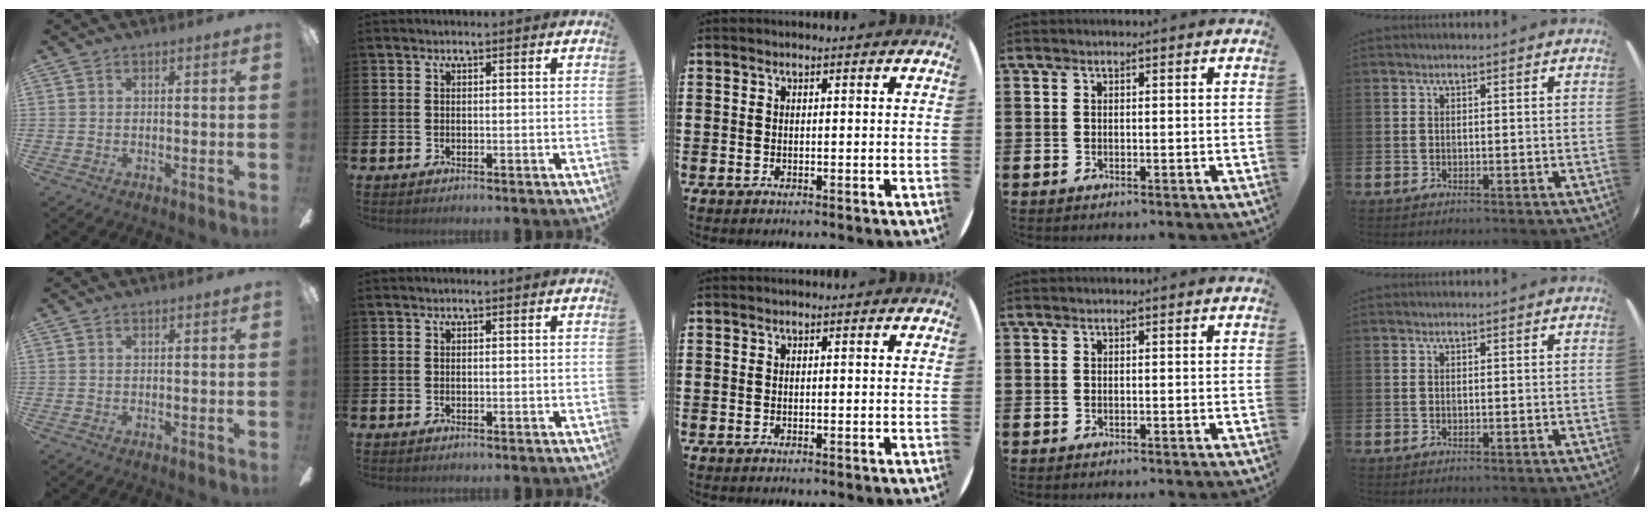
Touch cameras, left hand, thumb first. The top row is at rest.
{}